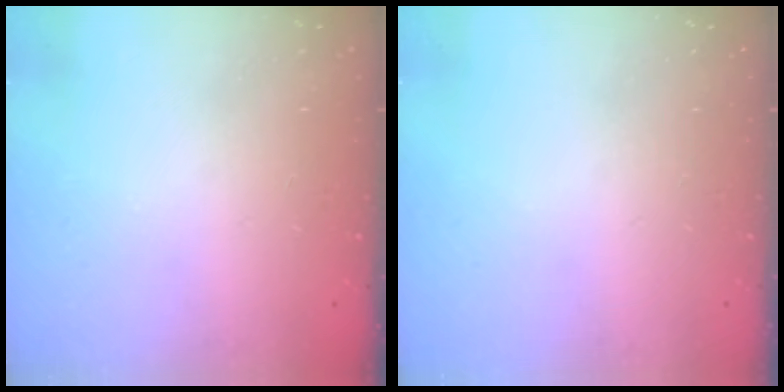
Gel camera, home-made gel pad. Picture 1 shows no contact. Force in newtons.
{"total": 0.0}